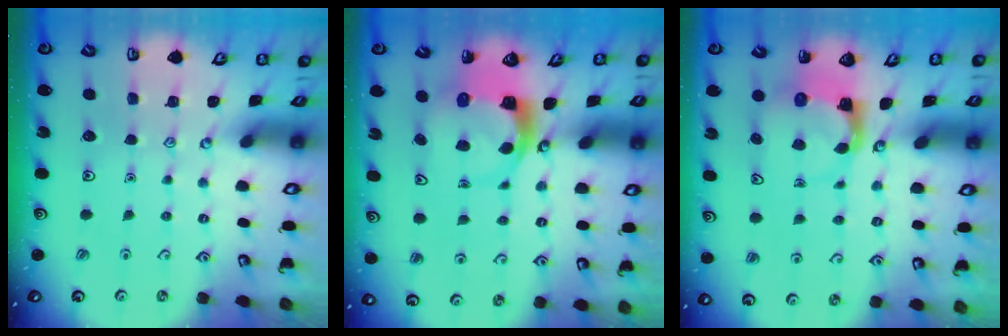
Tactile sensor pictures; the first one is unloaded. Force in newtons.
{"total": 6.0, "press": 5.9, "slide": 0.7}
{"total": 4.4, "press": 4.3, "slide": 0.9}